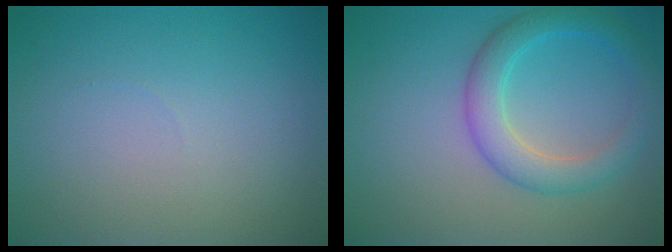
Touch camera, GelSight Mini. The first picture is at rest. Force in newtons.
{"total": 4.0, "press": 4.0, "slide": 0.1}